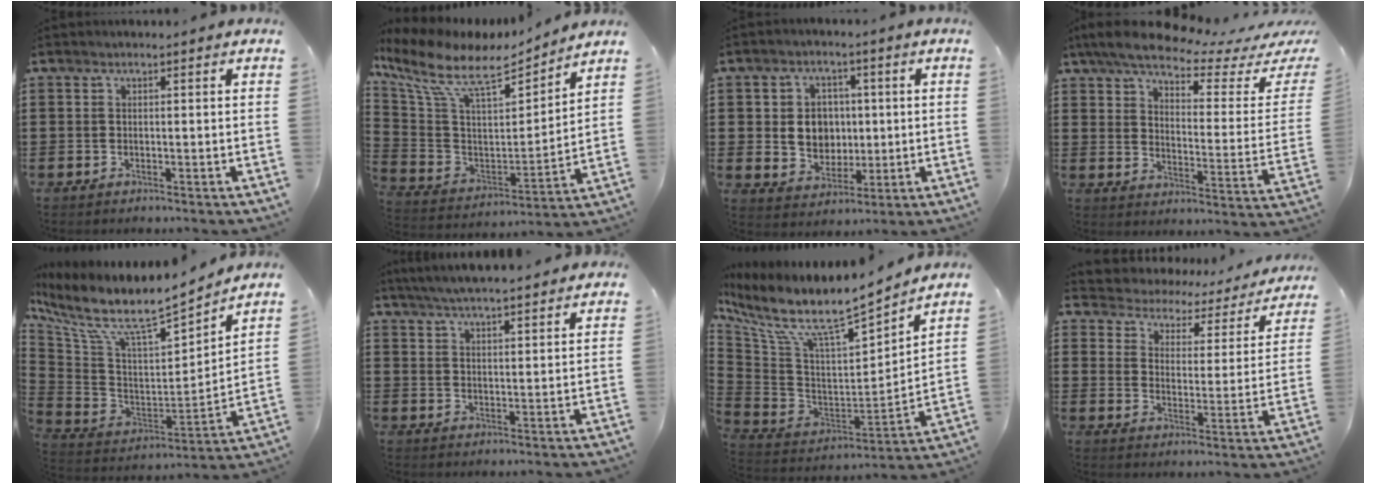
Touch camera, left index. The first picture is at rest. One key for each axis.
{"total": 10.5, "fx": 8.0, "fy": 3.4, "fz": 5.8, "tx": -0.147, "ty": -0.050, "tz": 0.139}
{"total": 6.1, "fx": 0.6, "fy": 5.5, "fz": 2.5, "tx": -0.047, "ty": 0.006, "tz": 0.006}
{"total": 6.6, "fx": 5.5, "fy": 0.8, "fz": 3.6, "tx": -0.087, "ty": -0.037, "tz": 0.092}
{"total": 7.9, "fx": 6.1, "fy": 1.7, "fz": 4.7, "tx": -0.119, "ty": -0.062, "tz": 0.098}
{"total": 4.5, "fx": 4.4, "fy": -0.1, "fz": 1.1, "tx": -0.036, "ty": -0.017, "tz": 0.079}
{"total": 8.1, "fx": 6.0, "fy": 1.6, "fz": 5.3, "tx": -0.129, "ty": -0.063, "tz": 0.095}
{"total": 1.8, "fx": 1.7, "fy": 0.7, "fz": -0.3, "tx": -0.015, "ty": -0.024, "tz": 0.016}